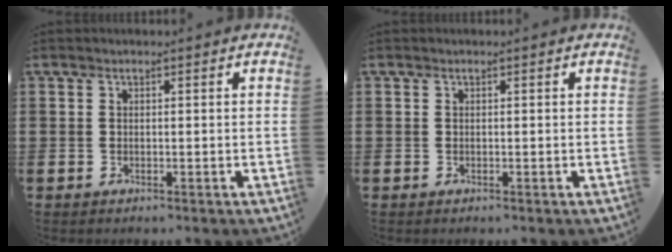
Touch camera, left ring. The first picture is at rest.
{"total": 0.0}